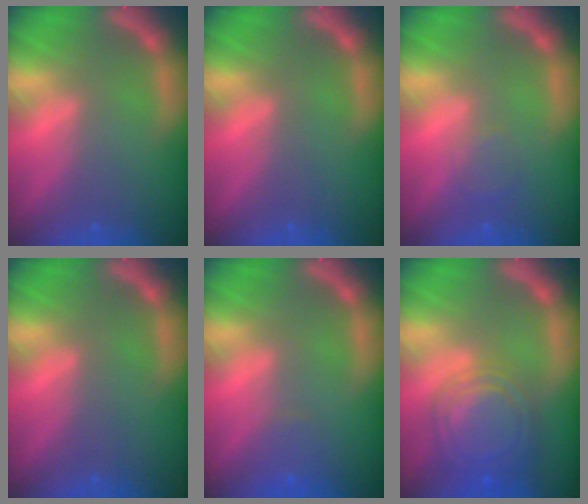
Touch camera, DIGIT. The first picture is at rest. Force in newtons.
{"total": 0.0}
{"total": 1.5}
{"total": 0.0}
{"total": 1.4}
{"total": 9.1}